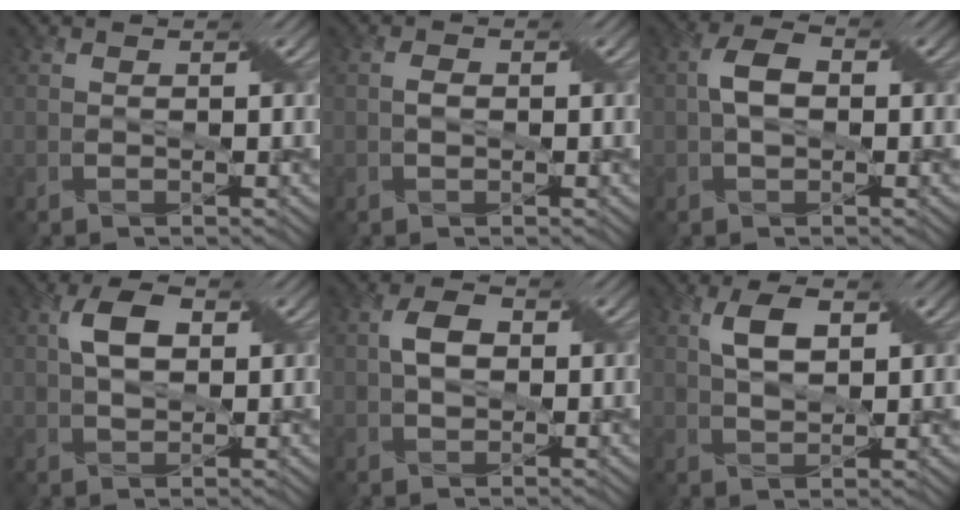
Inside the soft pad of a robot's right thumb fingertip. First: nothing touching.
{"total": 1.1, "force": [-0.1, 0.7, 0.9], "torque": [-0.015, 0.002, -0.003]}
{"total": 4.2, "force": [0.1, 2.5, 3.3], "torque": [-0.067, 0.008, -0.003]}
{"total": 4.9, "force": [1.4, 2.6, 3.9], "torque": [-0.076, 0.011, 0.022]}
{"total": 3.6, "force": [0.4, 2.3, 2.7], "torque": [-0.054, 0.004, 0.004]}
{"total": 4.2, "force": [1.8, 1.7, 3.3], "torque": [-0.066, 0.007, 0.034]}